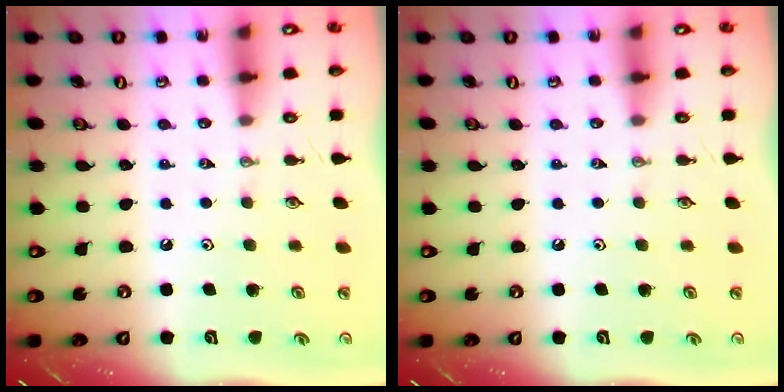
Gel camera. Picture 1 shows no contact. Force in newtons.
{"total": 0.0}